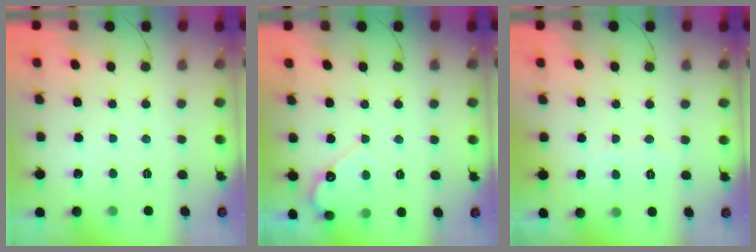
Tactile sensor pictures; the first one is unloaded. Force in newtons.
{"total": 4.9, "press": 4.9, "slide": 0.4}
{"total": 3.1, "press": 3.1, "slide": 0.3}